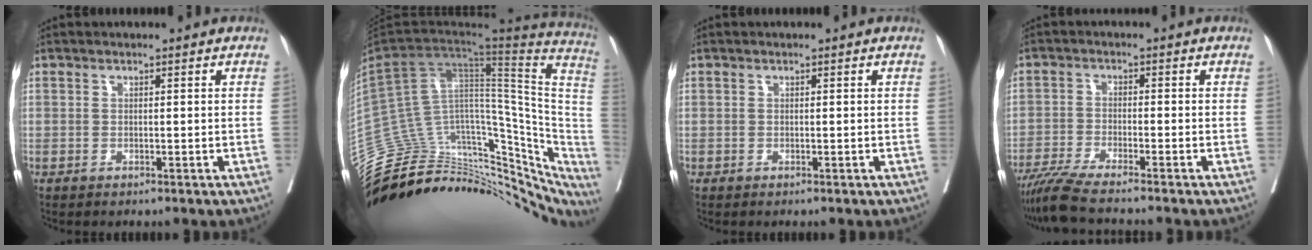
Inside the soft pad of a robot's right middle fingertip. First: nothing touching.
{"total": 40.9, "force": [-34.0, 13.7, 18.2], "torque": [-0.218, 0.015, -0.448]}
{"total": 0.0}
{"total": 6.8, "force": [-5.9, -1.0, 3.2], "torque": [-0.053, -0.022, -0.105]}